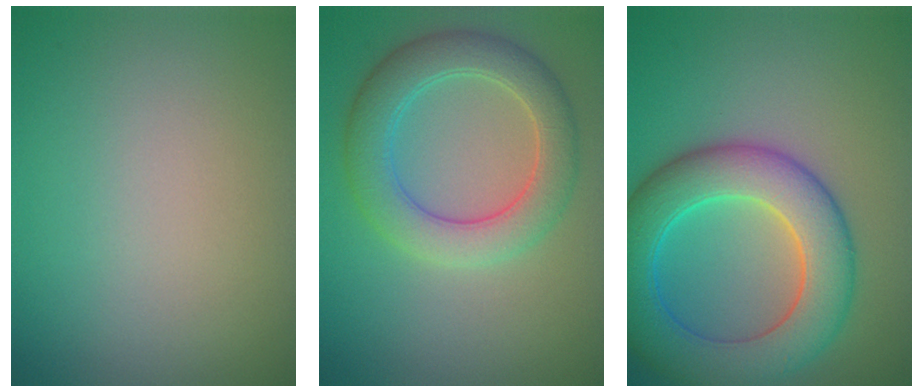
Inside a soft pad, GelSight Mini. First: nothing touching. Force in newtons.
{"total": 5.4, "press": 5.4, "slide": 0.1}
{"total": 8.6, "press": 8.6, "slide": 0.2}